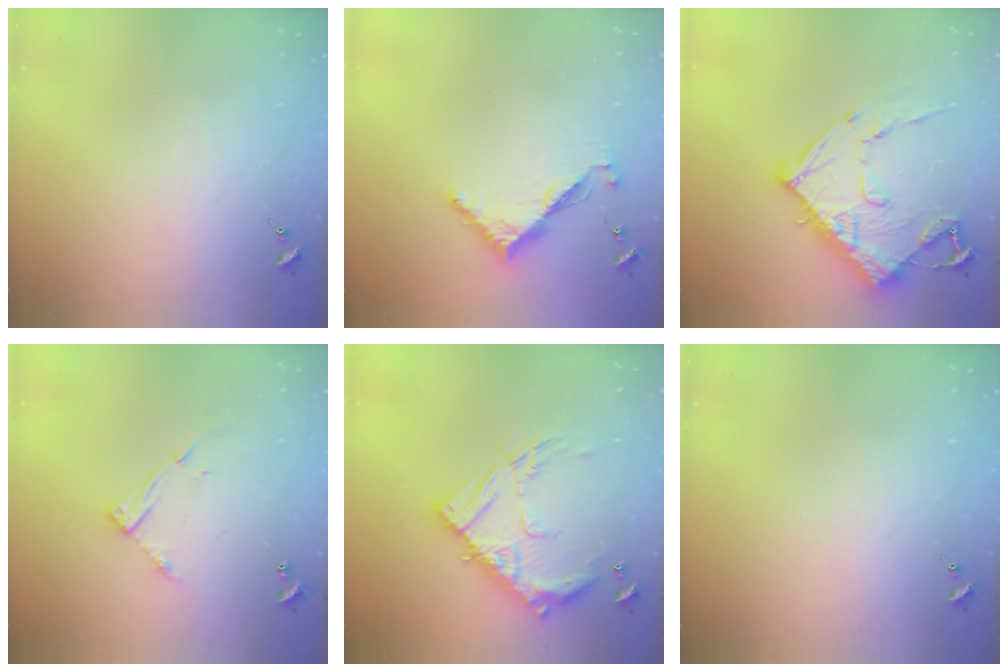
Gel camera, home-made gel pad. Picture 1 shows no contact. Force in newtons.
{"total": 7.4, "press": 7.4, "slide": 0.7}
{"total": 16.4, "press": 16.4, "slide": 1.4}
{"total": 10.0, "press": 9.9, "slide": 0.5}
{"total": 17.8, "press": 17.7, "slide": 1.9}
{"total": 0.0}